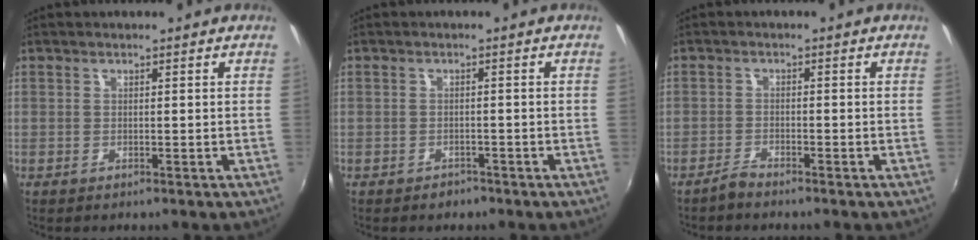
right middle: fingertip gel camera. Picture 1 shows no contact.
{"total": 1.8, "force": [-1.3, 1.2, 0.2], "torque": [-0.007, -0.001, -0.020]}
{"total": 2.0, "force": [-1.9, 0.1, 0.5], "torque": [-0.017, -0.004, -0.041]}